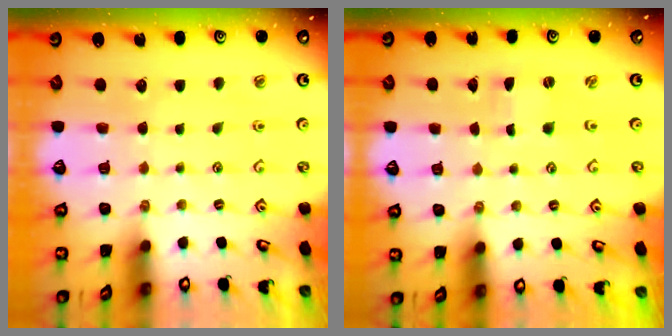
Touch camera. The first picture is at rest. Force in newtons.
{"total": 0.0}